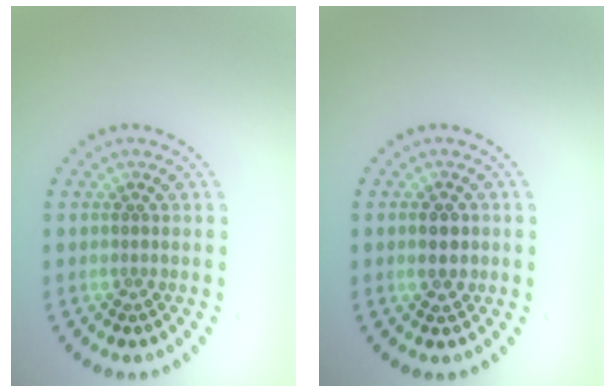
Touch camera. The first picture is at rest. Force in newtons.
{"total": 1.7, "press": 1.7, "slide": 0.2}